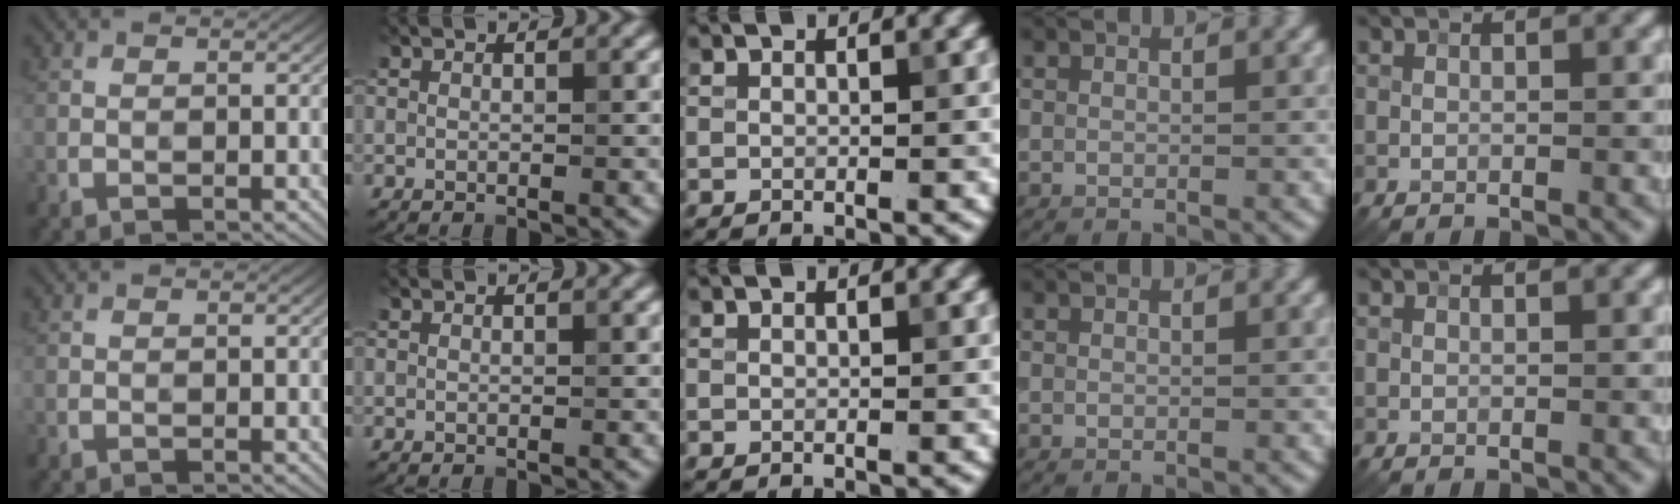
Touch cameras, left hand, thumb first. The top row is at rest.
{}